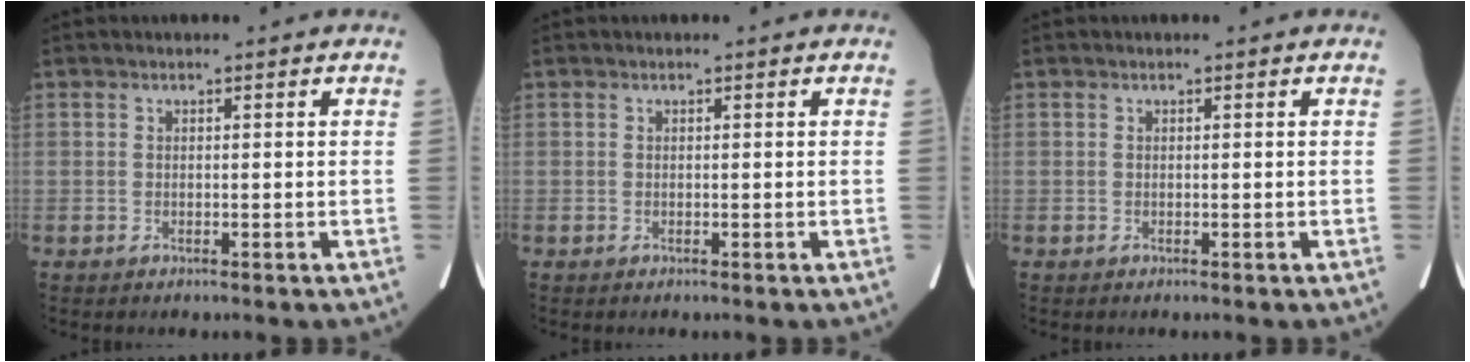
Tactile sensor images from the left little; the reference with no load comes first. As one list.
[{"total": 0.0}, {"total": 0.0}]